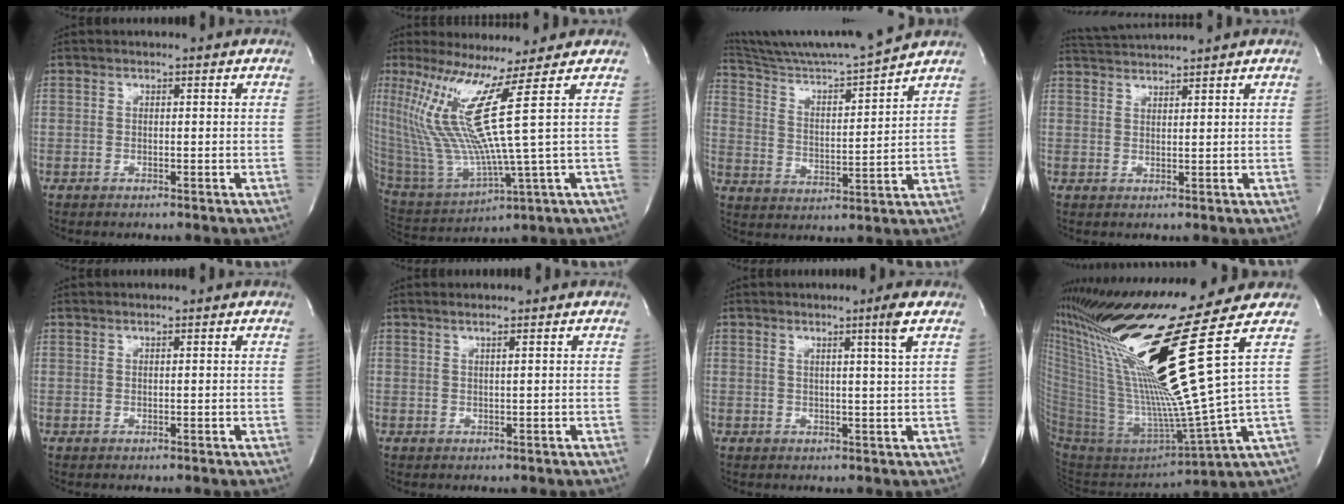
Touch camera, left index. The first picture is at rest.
{"total": 13.7, "force": [5.6, -3.0, 12.1], "torque": [-0.256, -0.020, 0.112]}
{"total": 13.7, "force": [12.9, -2.2, 3.9], "torque": [-0.085, -0.027, 0.221]}
{"total": 4.4, "force": [4.1, -1.4, 0.5], "torque": [-0.011, 0.010, 0.078]}
{"total": 0.0}
{"total": 0.9, "force": [0.5, -0.4, 0.6], "torque": [-0.024, -0.002, 0.015]}
{"total": 2.8, "force": [1.2, -1.2, 2.2], "torque": [-0.043, -0.016, 0.025]}
{"total": 24.1, "force": [13.1, -3.7, 19.8], "torque": [-0.382, -0.068, 0.236]}